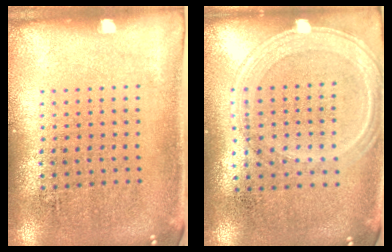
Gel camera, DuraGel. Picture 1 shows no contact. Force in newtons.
{"total": 1.2, "press": 1.1, "slide": 0.5}